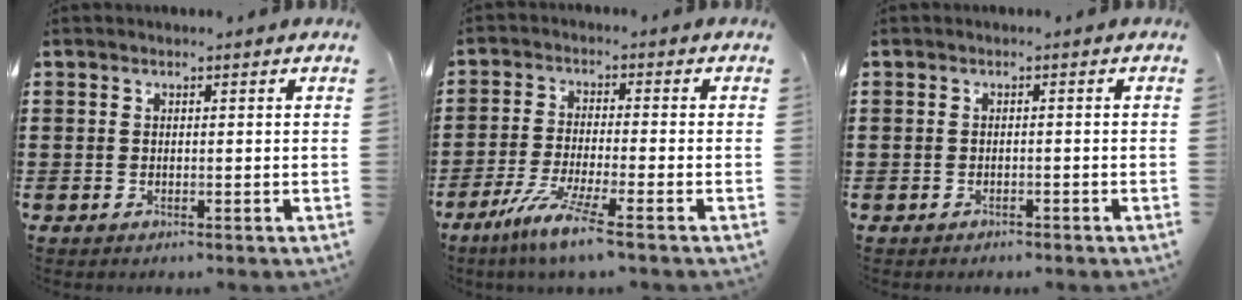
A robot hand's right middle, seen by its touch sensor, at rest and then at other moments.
{"total": 6.5, "force": [-4.8, -0.1, 4.5], "torque": [-0.098, -0.018, -0.092]}
{"total": 1.0, "force": [-0.9, 0.5, -0.1], "torque": [-0.001, 0.003, -0.022]}